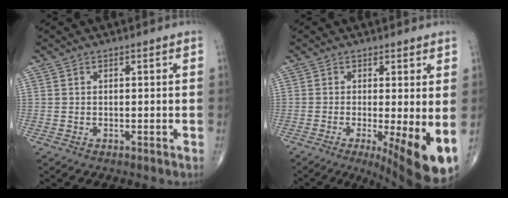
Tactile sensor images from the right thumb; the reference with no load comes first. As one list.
[{"total": 11.8, "force": [-2.7, 2.9, 11.1], "torque": [-0.155, -0.024, -0.032]}]